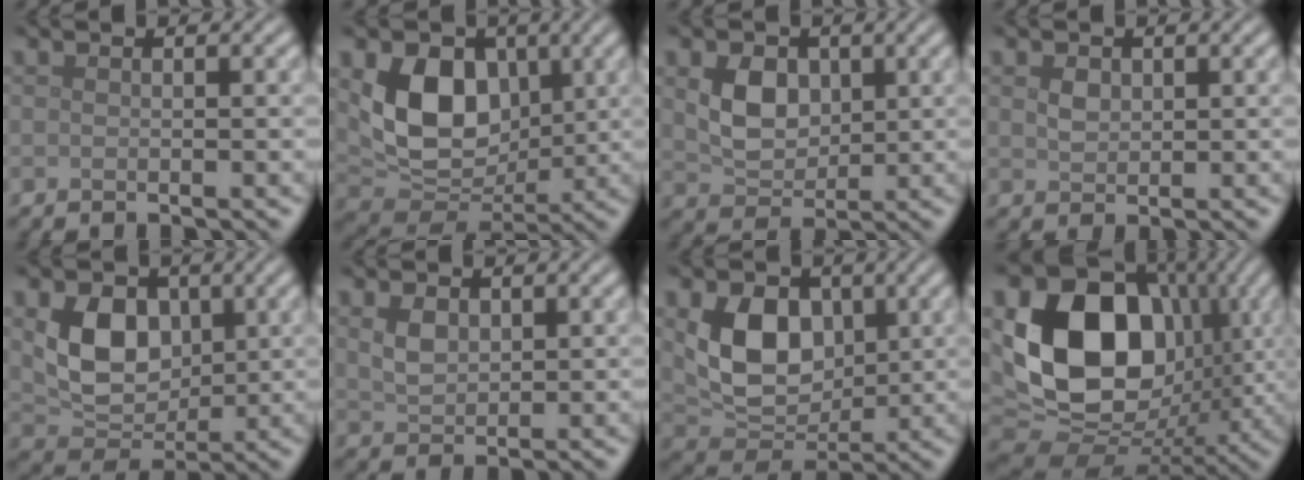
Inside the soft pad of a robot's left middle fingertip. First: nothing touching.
{"total": 8.3, "force": [1.7, 6.0, 5.5], "torque": [-0.102, -0.013, 0.033]}
{"total": 4.2, "force": [1.0, 3.1, 2.6], "torque": [-0.056, -0.003, 0.019]}
{"total": 1.4, "force": [0.6, 1.0, 0.7], "torque": [-0.015, 0.001, 0.012]}
{"total": 6.0, "force": [1.2, 4.4, 3.9], "torque": [-0.075, -0.007, 0.025]}
{"total": 2.2, "force": [0.9, 1.5, 1.4], "torque": [-0.032, -0.001, 0.020]}
{"total": 7.0, "force": [1.4, 5.0, 4.6], "torque": [-0.085, -0.007, 0.029]}
{"total": 15.4, "force": [2.1, 11.6, 9.9], "torque": [-0.173, -0.004, 0.031]}